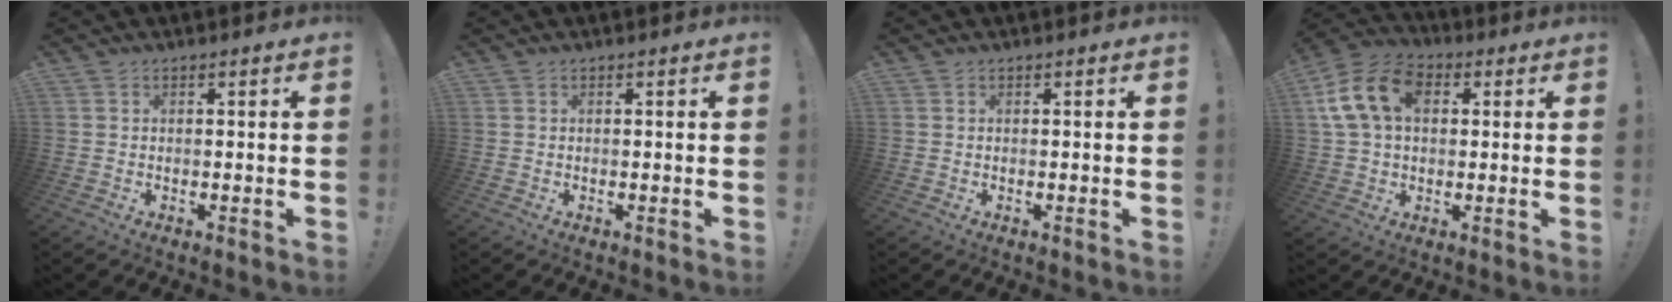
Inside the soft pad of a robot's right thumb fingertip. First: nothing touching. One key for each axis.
{"total": 0.0}
{"total": 0.0}
{"total": 15.2, "fx": 4.0, "fy": 10.7, "fz": 10.0, "tx": -0.190, "ty": 0.006, "tz": 0.078}